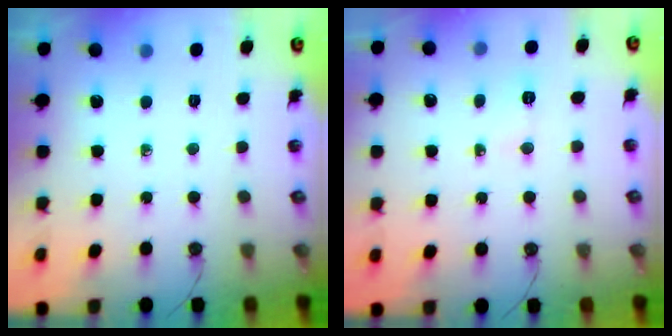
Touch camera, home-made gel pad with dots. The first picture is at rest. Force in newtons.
{"total": 3.5, "press": 3.2, "slide": 1.2}